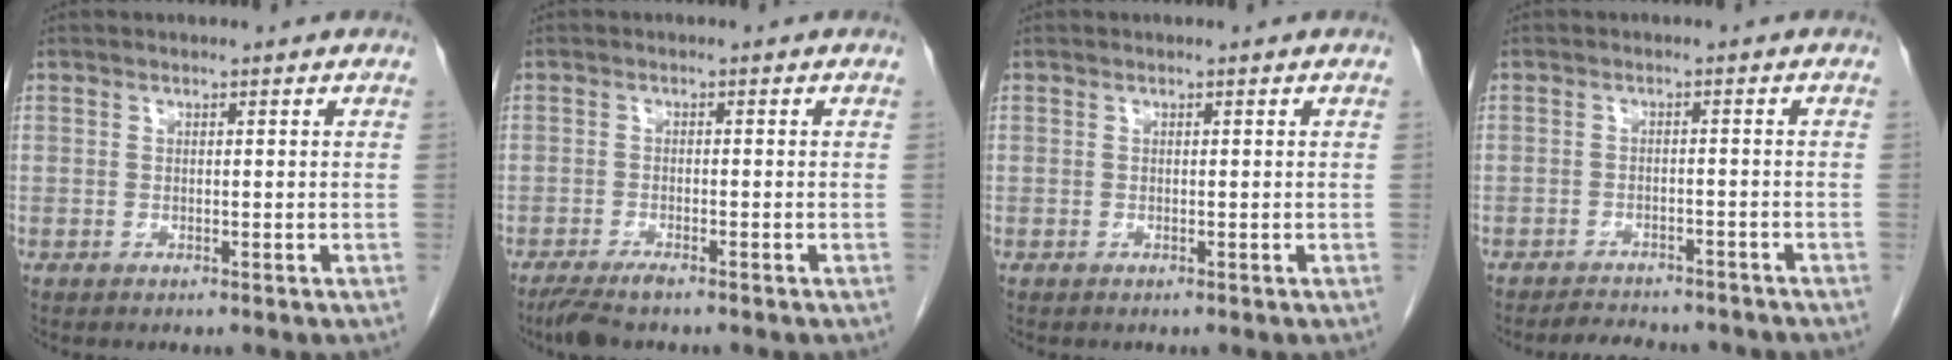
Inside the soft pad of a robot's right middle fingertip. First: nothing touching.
{"total": 3.6, "force": [-2.8, 0.5, 2.2], "torque": [-0.043, -0.008, -0.052]}
{"total": 0.0}
{"total": 7.5, "force": [-6.9, 2.0, 2.0], "torque": [-0.030, 0.000, -0.087]}